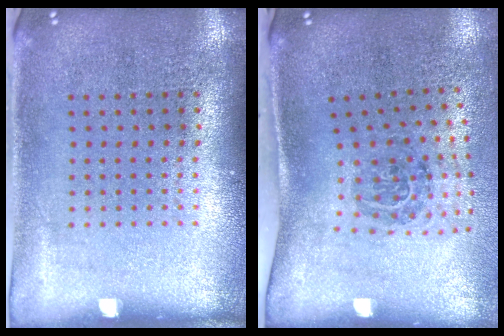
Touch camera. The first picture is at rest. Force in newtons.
{"total": 1.9, "press": 1.2, "slide": 1.5}